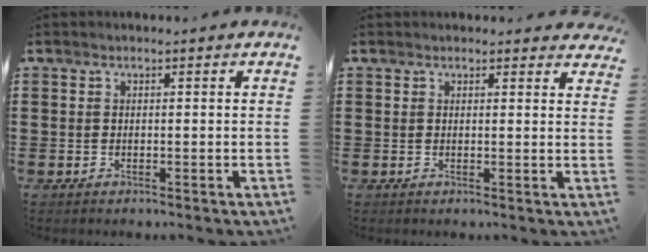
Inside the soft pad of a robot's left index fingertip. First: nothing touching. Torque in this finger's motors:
{"motor_torque": [1.11, 1.03, 0.11, 0.00]}